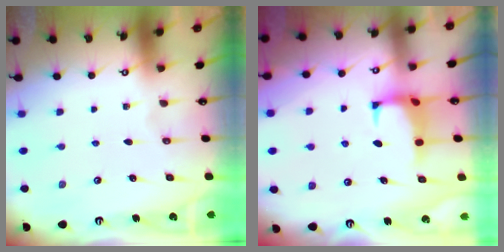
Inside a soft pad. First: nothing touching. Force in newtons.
{"total": 0.8, "press": 0.6, "slide": 0.5}